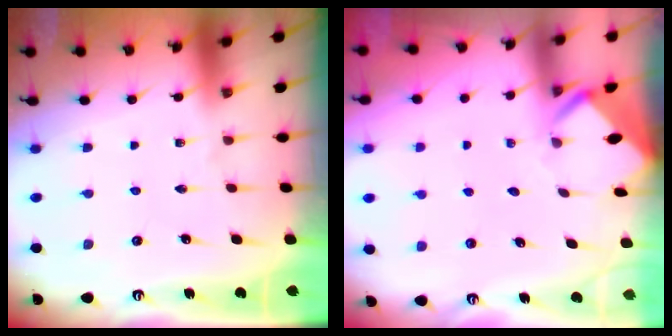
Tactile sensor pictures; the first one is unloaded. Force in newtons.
{"total": 3.1, "press": 3.1, "slide": 0.1}